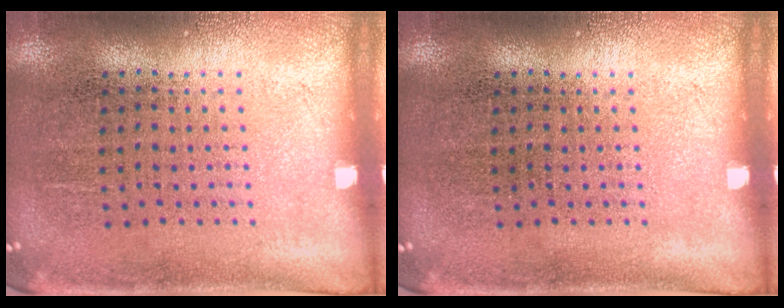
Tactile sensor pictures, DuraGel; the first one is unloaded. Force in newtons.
{"total": 0.0}